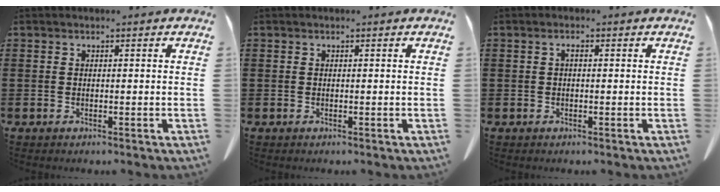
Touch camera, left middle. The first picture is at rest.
{"total": 0.0}
{"total": 1.1, "force": [-0.1, 0.3, 1.0], "torque": [-0.021, 0.000, -0.001]}